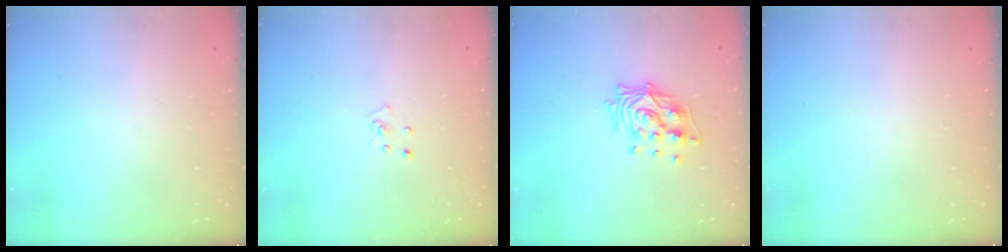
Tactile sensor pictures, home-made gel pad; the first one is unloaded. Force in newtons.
{"total": 3.7, "press": 3.7, "slide": 0.3}
{"total": 13.1, "press": 13.0, "slide": 1.2}
{"total": 0.0}